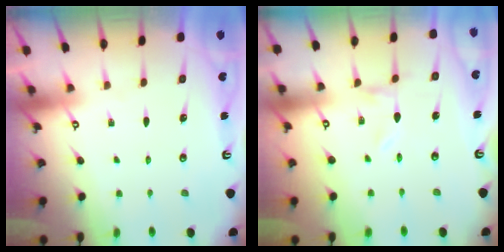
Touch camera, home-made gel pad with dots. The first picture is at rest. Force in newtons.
{"total": 0.0}